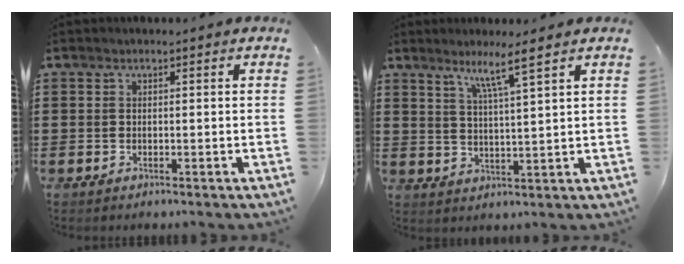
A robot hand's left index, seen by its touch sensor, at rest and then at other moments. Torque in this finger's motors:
{"motor_torque": [0.83, 0.17, 0.34, 0.12]}